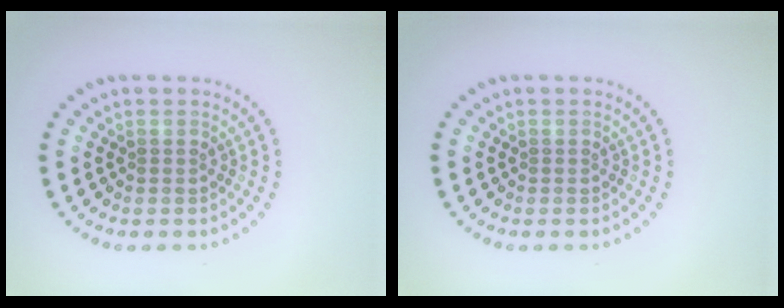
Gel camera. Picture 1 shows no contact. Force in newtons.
{"total": 0.0}